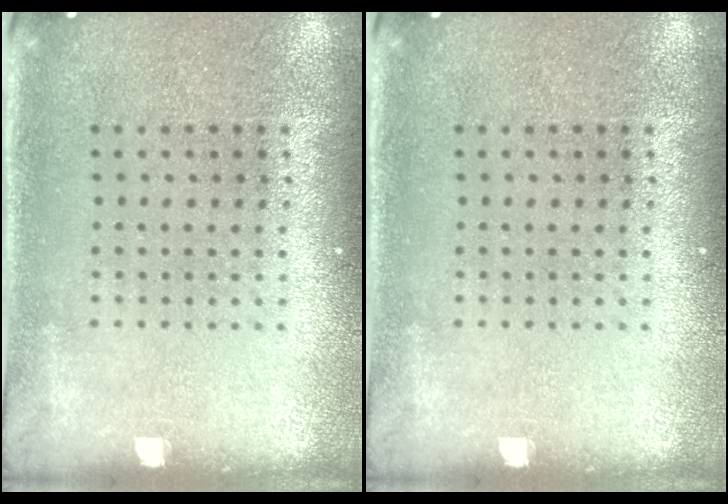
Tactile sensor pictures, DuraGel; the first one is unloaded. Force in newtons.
{"total": 0.0}